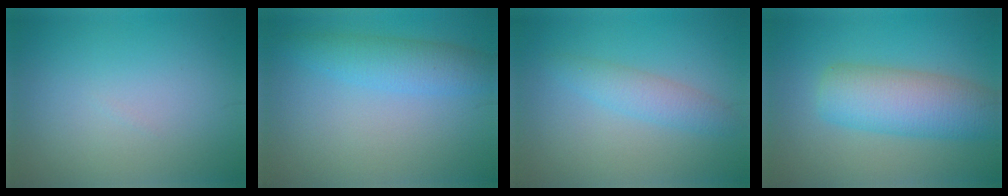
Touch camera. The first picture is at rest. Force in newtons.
{"total": 3.5, "press": 3.5, "slide": 0.0}
{"total": 2.5, "press": 2.5, "slide": 0.1}
{"total": 6.9, "press": 6.9, "slide": 0.2}